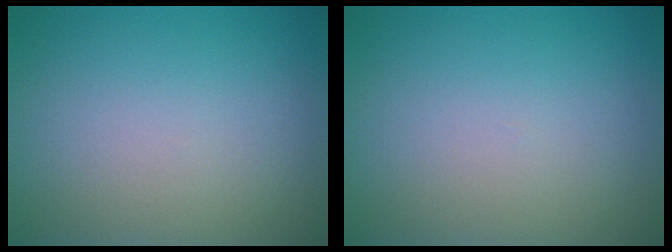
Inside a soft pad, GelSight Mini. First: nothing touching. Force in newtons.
{"total": 0.0}